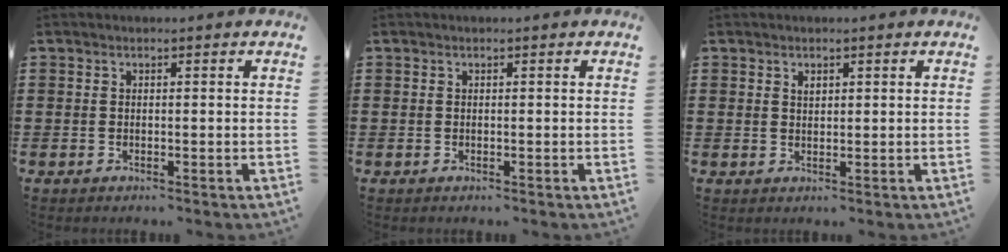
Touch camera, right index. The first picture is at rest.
{"total": 0.0}
{"total": 1.0, "force": [0.6, 0.6, 0.5], "torque": [-0.012, 0.003, 0.012]}